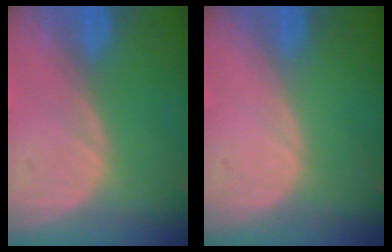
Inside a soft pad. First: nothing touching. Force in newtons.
{"total": 0.0}